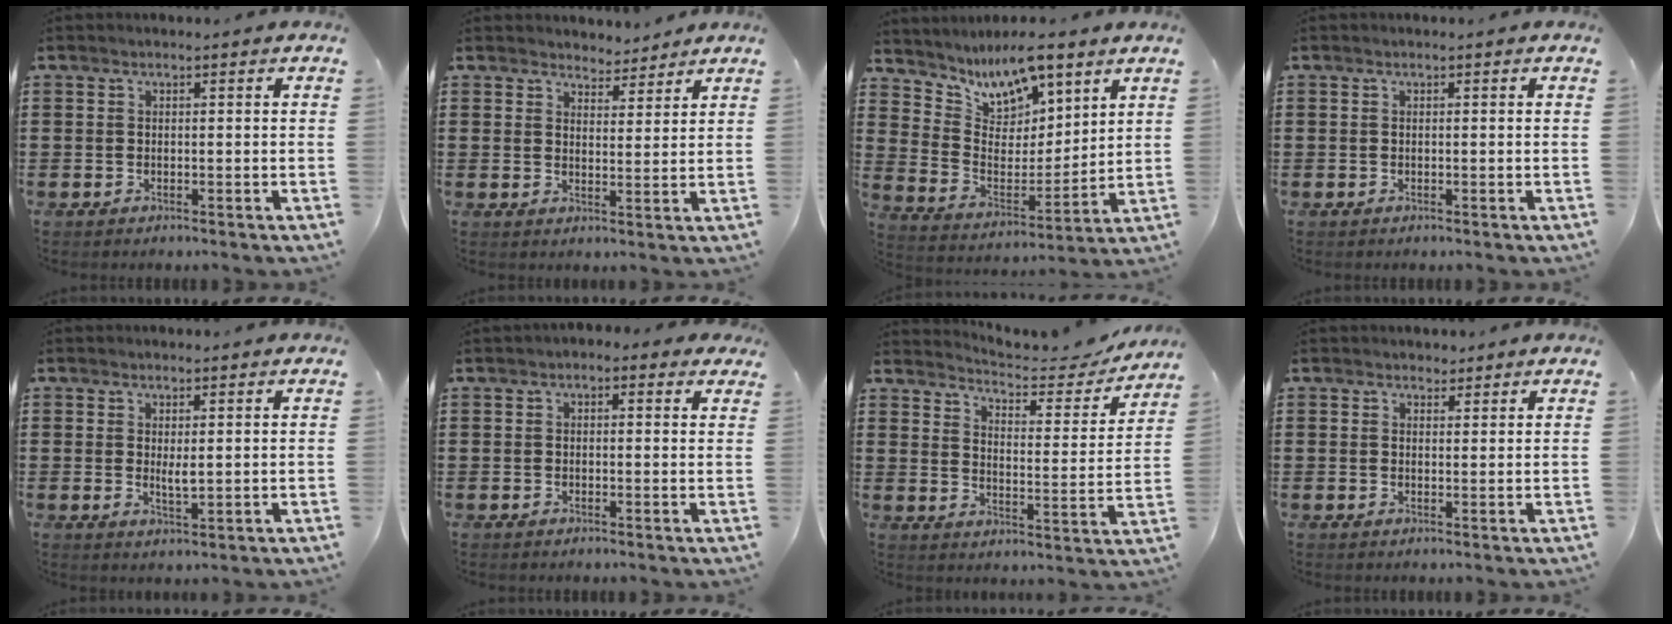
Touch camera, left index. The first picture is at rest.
{"total": 3.8, "force": [3.6, 1.1, -0.3], "torque": [-0.010, -0.010, 0.068]}
{"total": 8.5, "force": [7.4, 3.6, 2.5], "torque": [-0.075, -0.052, 0.133]}
{"total": 0.0}
{"total": 2.5, "force": [0.6, 0.8, 2.3], "torque": [-0.037, -0.005, 0.010]}
{"total": 1.4, "force": [0.4, 1.2, 0.5], "torque": [-0.017, 0.008, 0.006]}
{"total": 4.6, "force": [4.4, 0.5, 1.1], "torque": [-0.040, -0.034, 0.069]}
{"total": 1.6, "force": [1.4, 0.8, 0.0], "torque": [-0.005, 0.007, 0.027]}